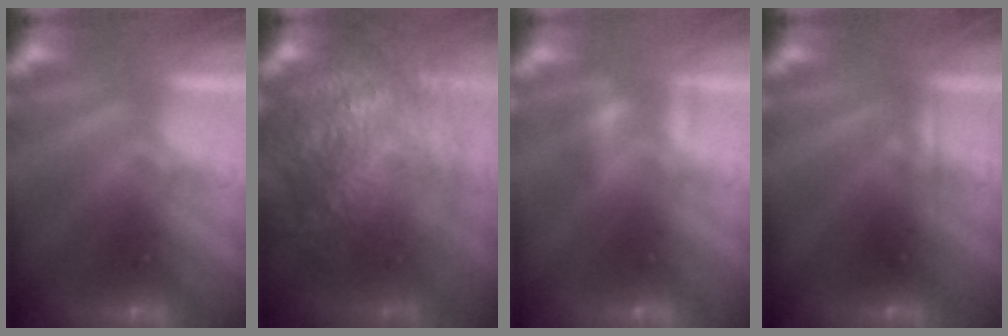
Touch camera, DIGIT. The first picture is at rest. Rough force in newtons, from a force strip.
{"total": 11.3}
{"total": 2.2}
{"total": 2.3}